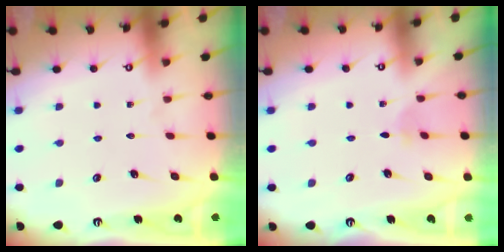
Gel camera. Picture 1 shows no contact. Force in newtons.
{"total": 1.4, "press": 1.4, "slide": 0.3}